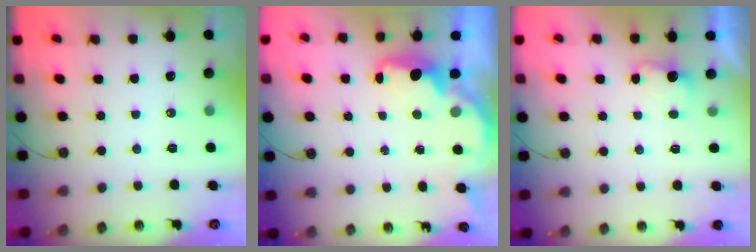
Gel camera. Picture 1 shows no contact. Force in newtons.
{"total": 2.5, "press": 2.4, "slide": 0.8}
{"total": 2.6, "press": 2.4, "slide": 1.0}